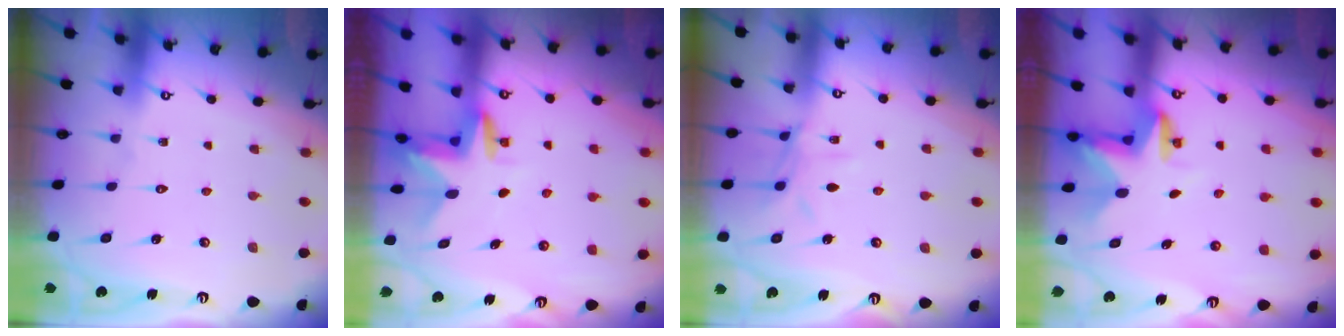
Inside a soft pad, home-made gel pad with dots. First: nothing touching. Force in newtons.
{"total": 3.0, "press": 3.0, "slide": 0.2}
{"total": 7.6, "press": 7.5, "slide": 0.6}
{"total": 3.0, "press": 3.0, "slide": 0.3}